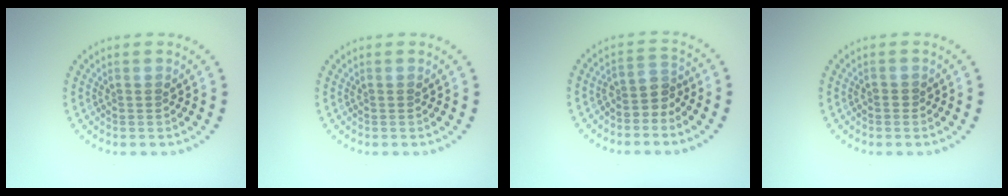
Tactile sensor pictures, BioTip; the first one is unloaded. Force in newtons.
{"total": 0.0}
{"total": 2.1, "press": 1.5, "slide": 1.5}
{"total": 0.5, "press": 0.3, "slide": 0.4}